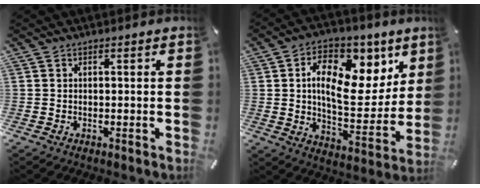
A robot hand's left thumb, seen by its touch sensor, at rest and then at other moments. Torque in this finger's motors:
{"motor_torque": [2.49, 2.52, 0.90, 0.17, 0.22]}